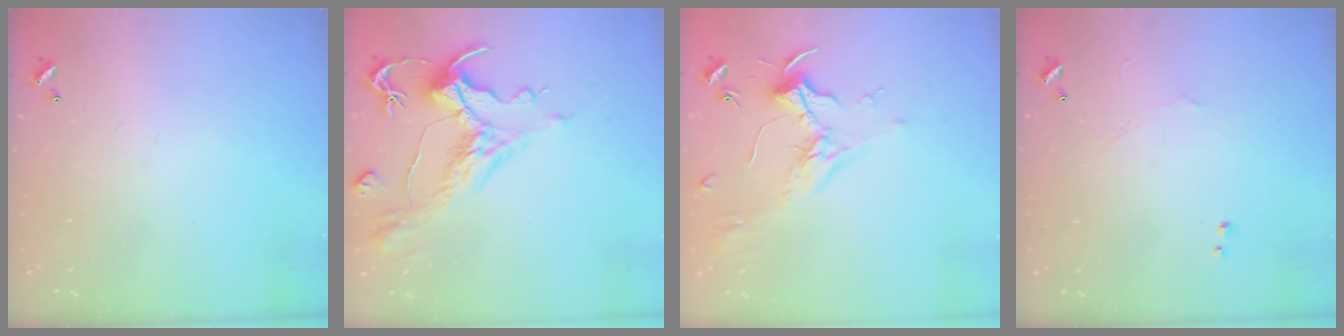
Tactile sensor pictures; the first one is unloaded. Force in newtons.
{"total": 1.8, "press": 1.1, "slide": 1.4}
{"total": 1.8, "press": 1.6, "slide": 0.8}
{"total": 0.7, "press": 0.1, "slide": 0.7}